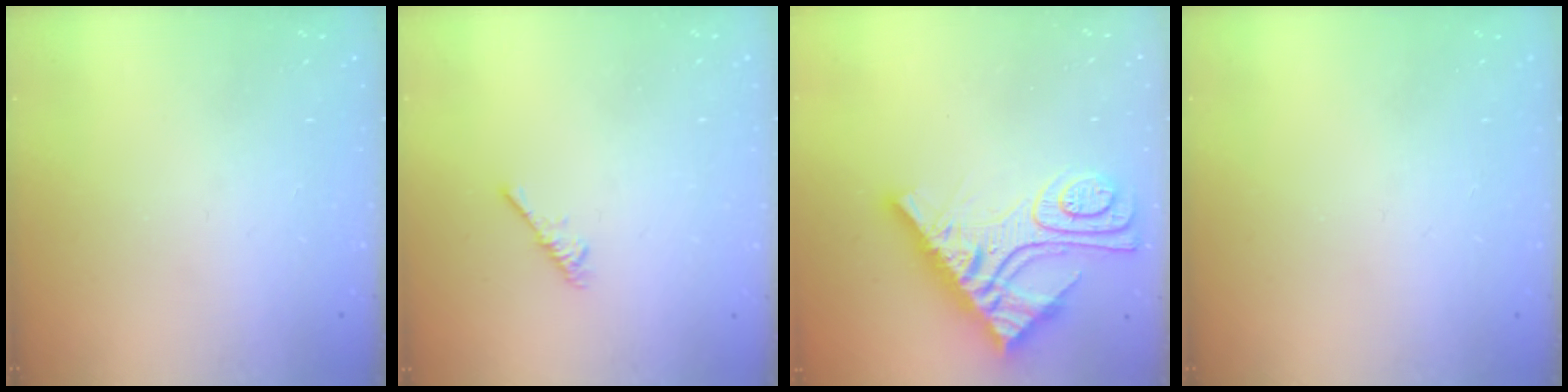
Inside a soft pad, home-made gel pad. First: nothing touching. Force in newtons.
{"total": 2.2, "press": 2.1, "slide": 0.5}
{"total": 15.0, "press": 15.0, "slide": 1.4}
{"total": 0.0}